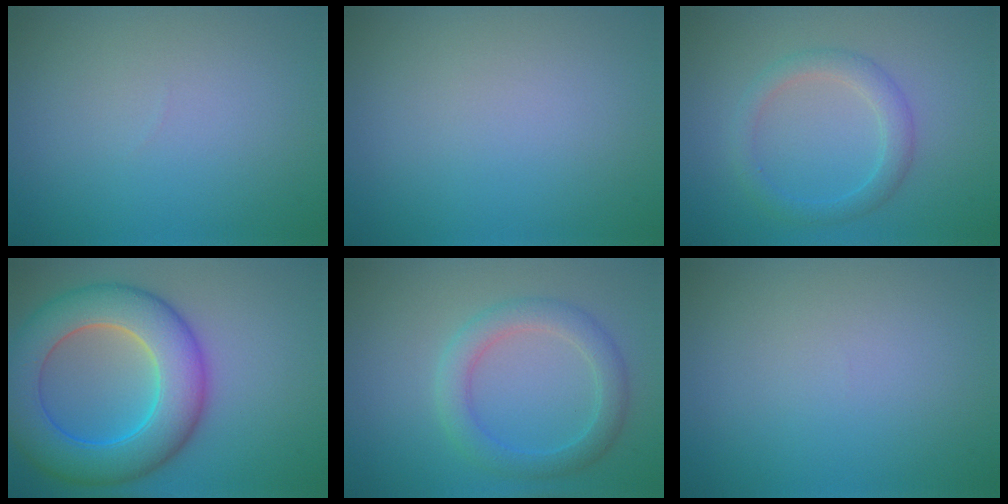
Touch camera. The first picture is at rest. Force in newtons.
{"total": 0.0}
{"total": 2.4, "press": 2.4, "slide": 0.2}
{"total": 9.9, "press": 9.9, "slide": 0.2}
{"total": 2.2, "press": 2.2, "slide": 0.3}
{"total": 0.0}